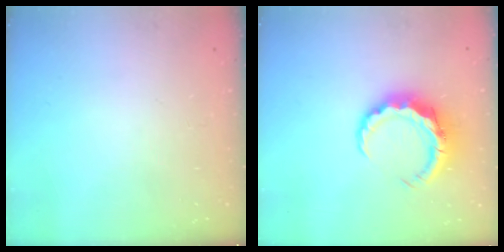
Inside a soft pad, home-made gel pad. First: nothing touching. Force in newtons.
{"total": 7.6, "press": 7.4, "slide": 1.8}